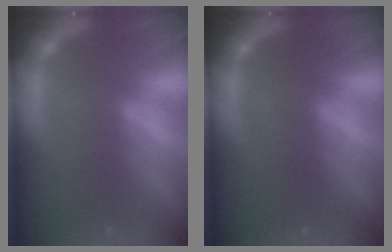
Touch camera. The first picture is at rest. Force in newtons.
{"total": 0.0}